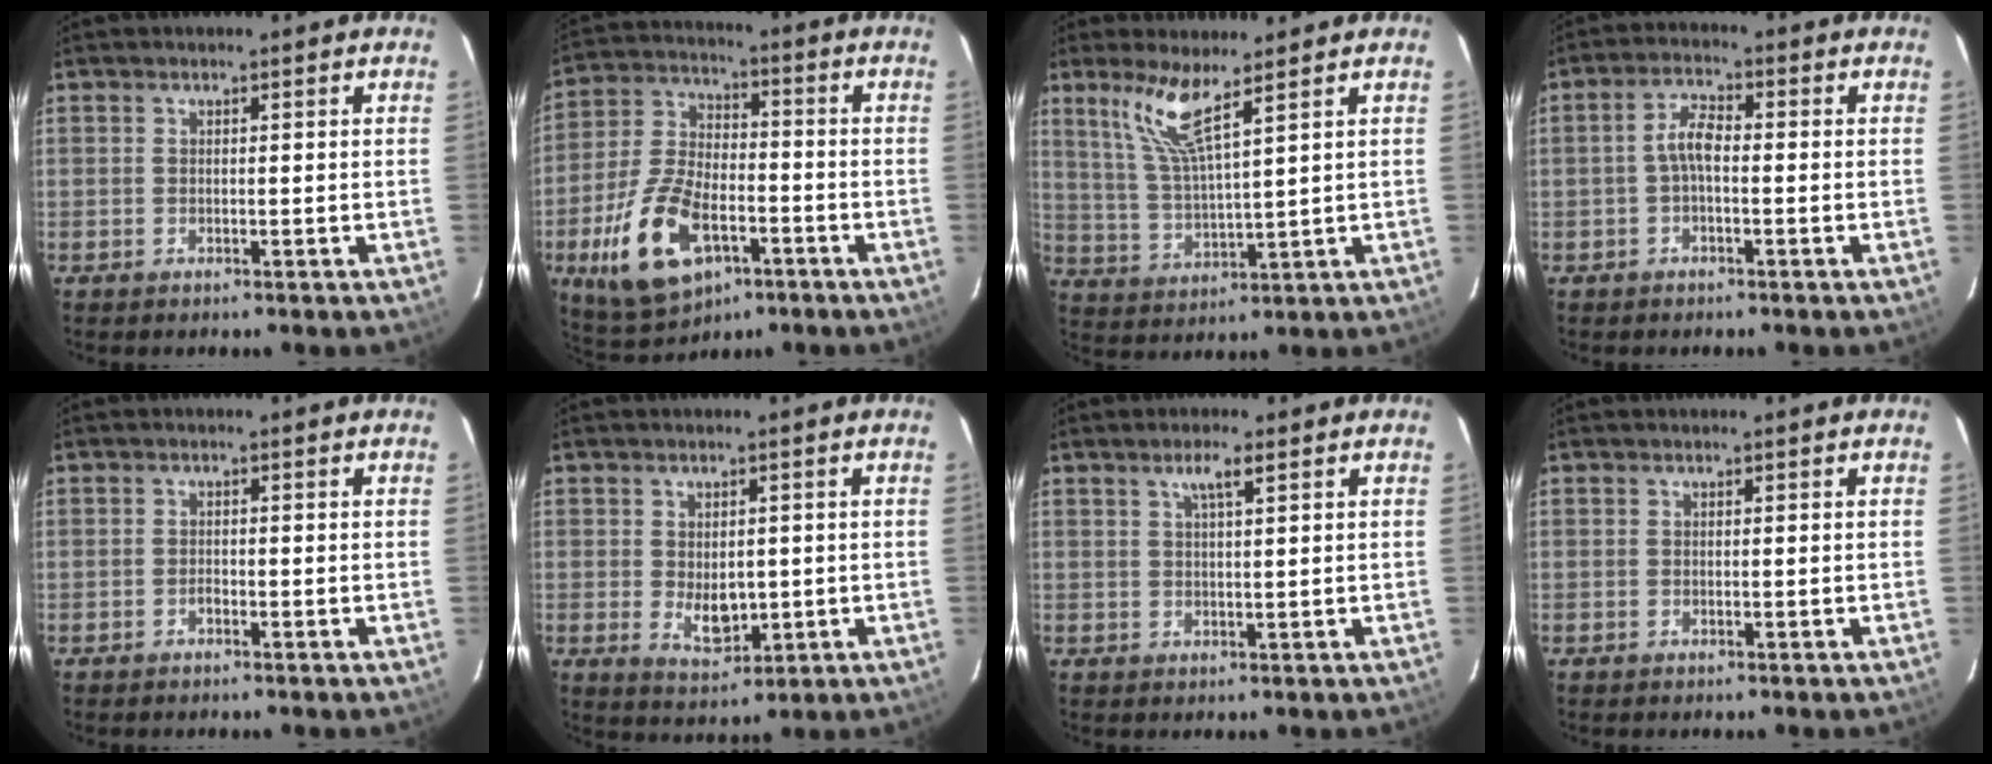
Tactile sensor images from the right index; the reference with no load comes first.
{"total": 17.1, "force": [-7.2, 9.0, 12.6], "torque": [-0.279, -0.012, -0.123]}
{"total": 8.2, "force": [5.5, 0.4, 6.0], "torque": [-0.121, 0.000, 0.119]}
{"total": 3.8, "force": [-0.9, 1.5, 3.4], "torque": [-0.072, 0.015, -0.019]}
{"total": 0.9, "force": [-0.7, 0.4, 0.3], "torque": [-0.006, 0.002, -0.014]}
{"total": 5.6, "force": [-0.5, 3.7, 4.2], "torque": [-0.071, -0.011, 0.004]}
{"total": 2.9, "force": [1.6, 0.3, 2.4], "torque": [-0.043, 0.006, 0.029]}
{"total": 0.0}